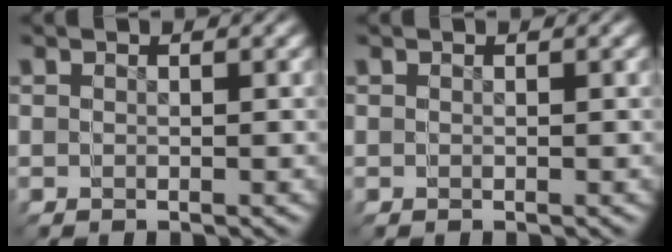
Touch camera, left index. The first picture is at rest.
{"total": 0.0}